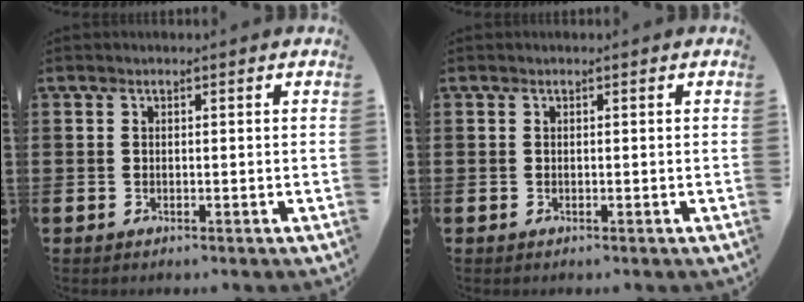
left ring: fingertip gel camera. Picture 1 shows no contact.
{"total": 0.0}